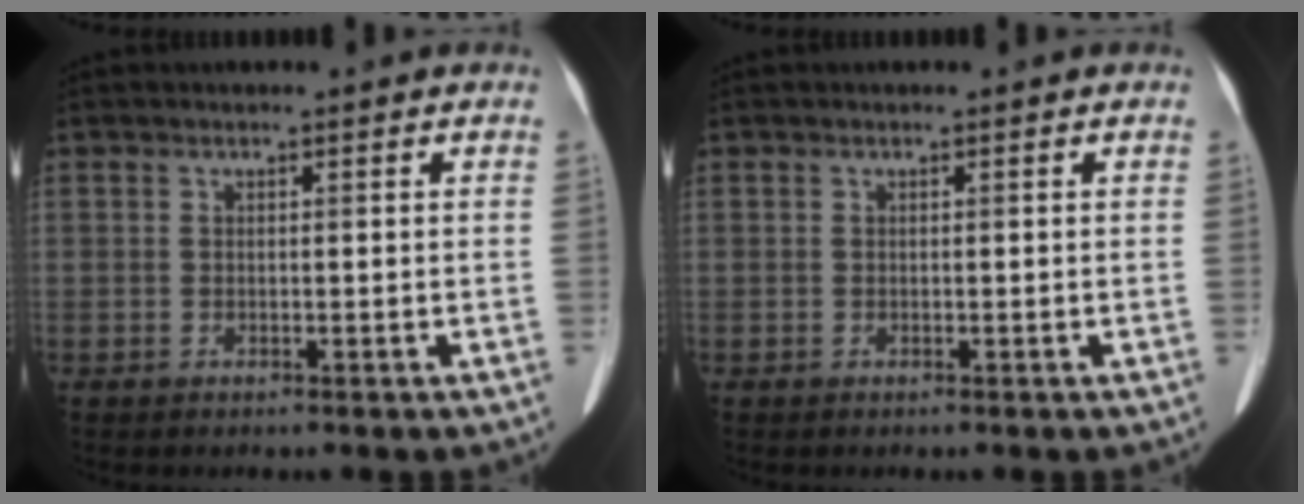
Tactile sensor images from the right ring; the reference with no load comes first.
{"total": 0.0}